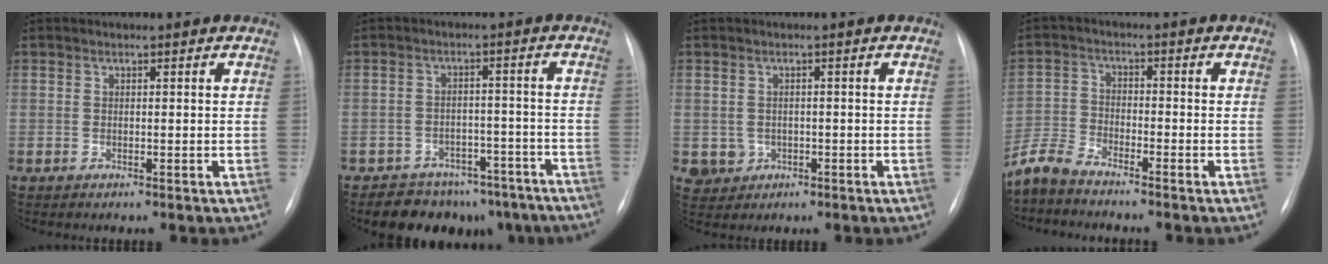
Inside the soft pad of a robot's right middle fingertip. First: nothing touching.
{"total": 12.5, "force": [-10.3, 6.5, 2.8], "torque": [-0.015, 0.025, -0.119]}
{"total": 3.4, "force": [-0.8, 3.2, 0.5], "torque": [-0.005, 0.005, -0.004]}
{"total": 5.4, "force": [-5.2, 0.5, 1.5], "torque": [-0.039, -0.020, -0.107]}